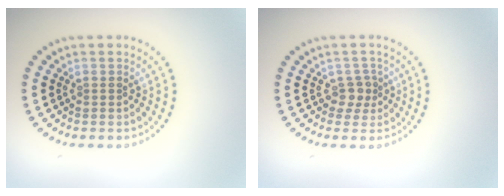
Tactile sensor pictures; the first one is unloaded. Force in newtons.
{"total": 1.6, "press": 1.3, "slide": 1.0}